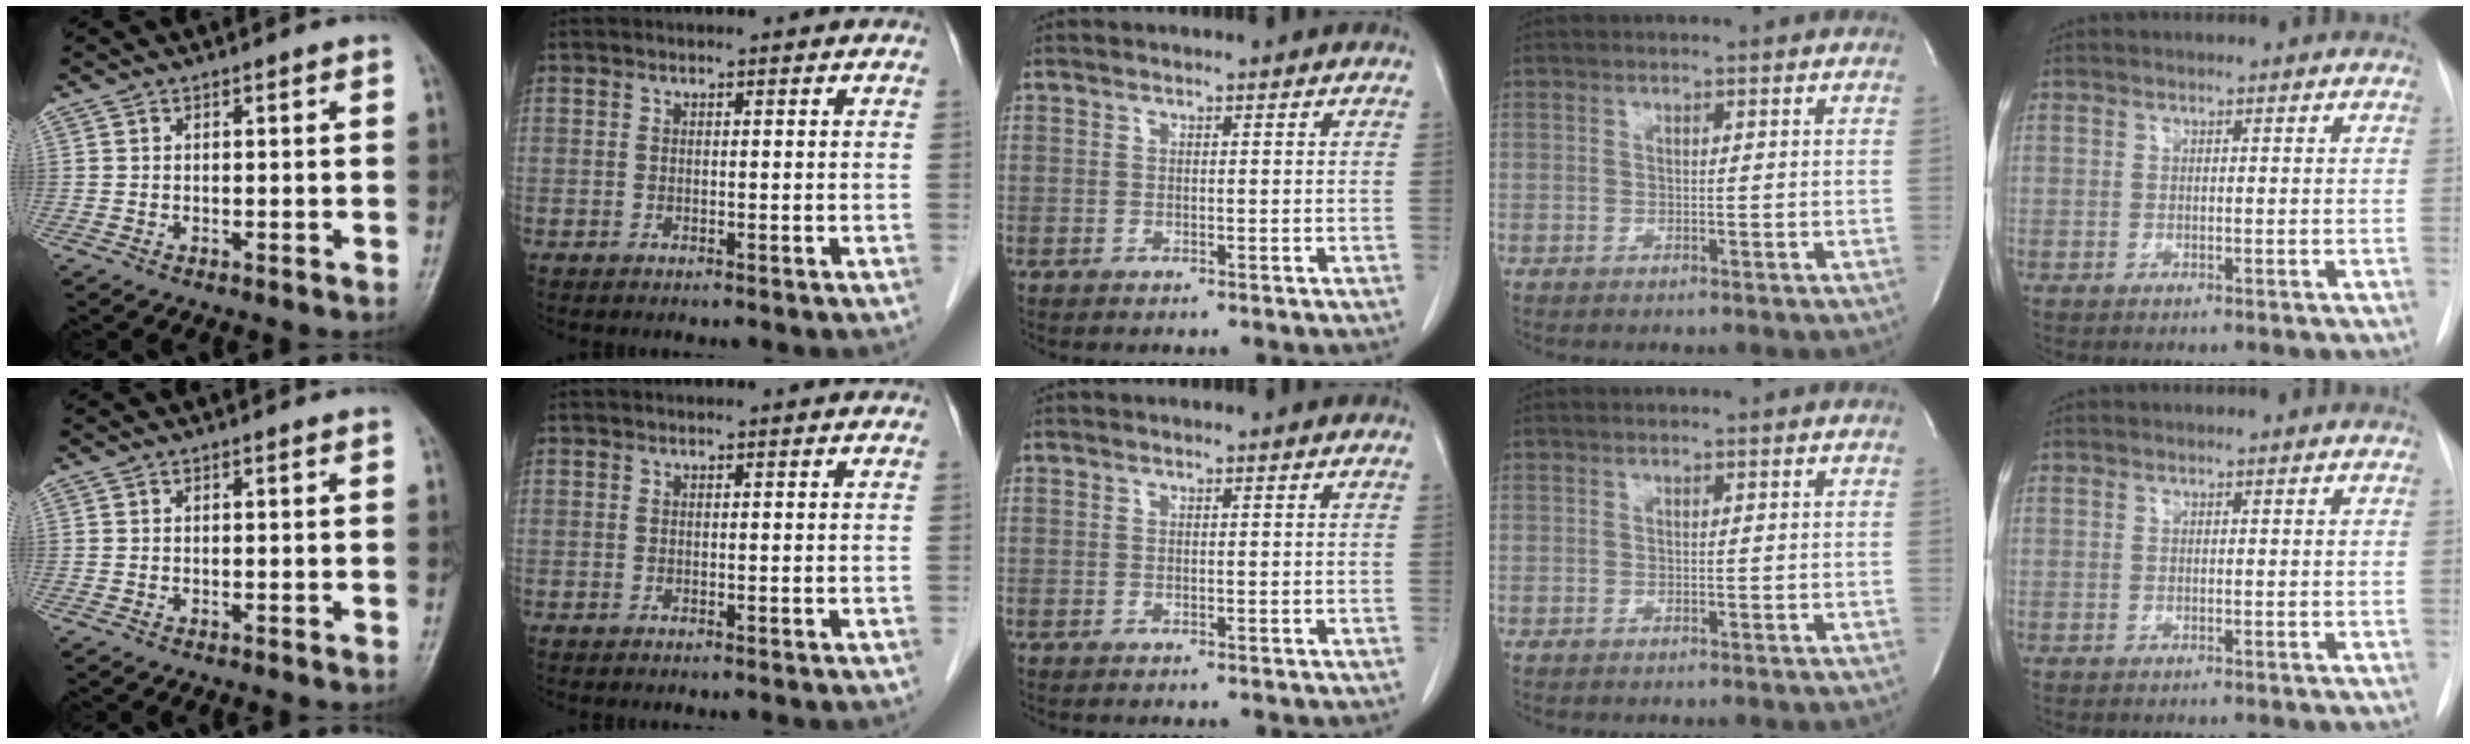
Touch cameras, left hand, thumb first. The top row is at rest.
{}